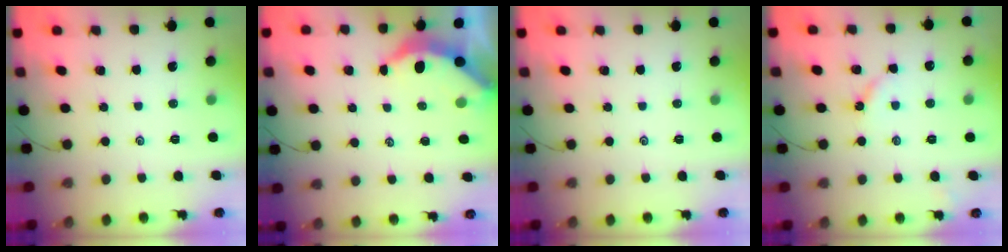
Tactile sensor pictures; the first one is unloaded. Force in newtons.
{"total": 3.5, "press": 3.5, "slide": 0.4}
{"total": 0.0}
{"total": 2.8, "press": 2.8, "slide": 0.4}